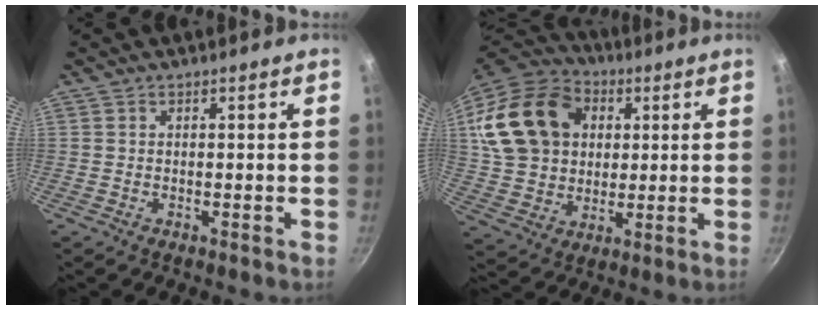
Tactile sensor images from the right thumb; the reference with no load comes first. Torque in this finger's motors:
{"motor_torque": [-0.15, 1.87, 0.97, -0.15, 0.25]}